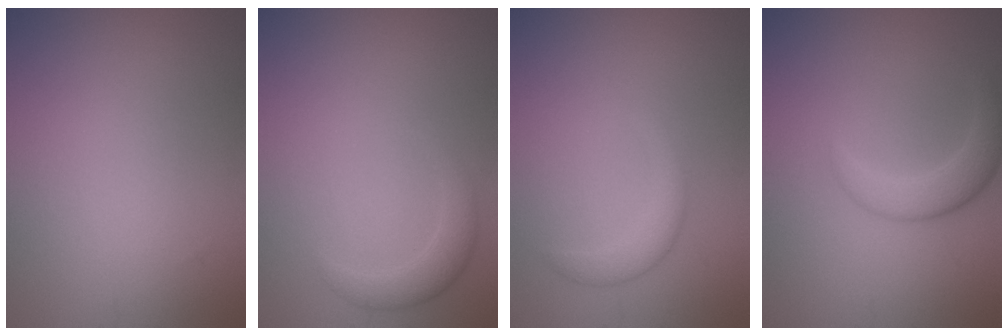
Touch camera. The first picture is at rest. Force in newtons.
{"total": 2.1, "press": 2.1, "slide": 0.2}
{"total": 1.9, "press": 1.9, "slide": 0.0}
{"total": 2.4, "press": 2.4, "slide": 0.1}